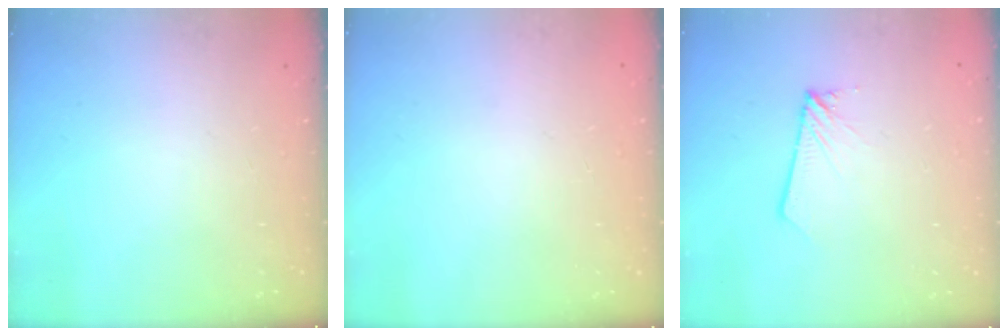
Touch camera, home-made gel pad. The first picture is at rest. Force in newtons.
{"total": 0.0}
{"total": 2.0, "press": 2.0, "slide": 0.2}